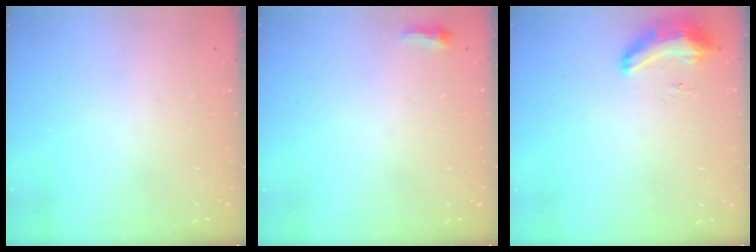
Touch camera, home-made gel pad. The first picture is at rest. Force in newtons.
{"total": 3.4, "press": 3.3, "slide": 0.8}
{"total": 8.7, "press": 8.5, "slide": 1.8}